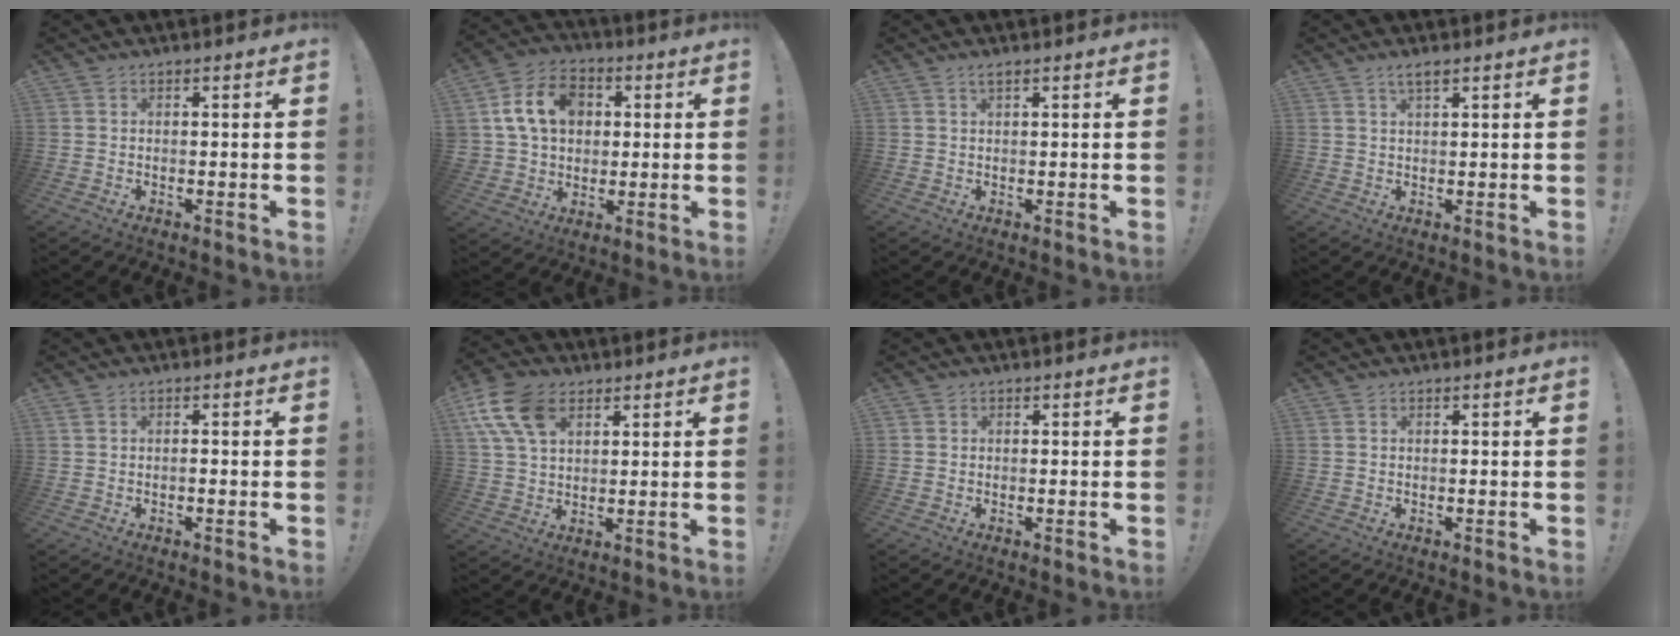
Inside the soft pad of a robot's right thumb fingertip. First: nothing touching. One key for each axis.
{"total": 15.1, "fx": 3.9, "fy": 12.0, "fz": 8.3, "tx": -0.130, "ty": 0.008, "tz": 0.081}
{"total": 1.4, "fx": 0.8, "fy": 0.2, "fz": 1.1, "tx": -0.028, "ty": 0.003, "tz": 0.015}
{"total": 2.6, "fx": 1.6, "fy": 0.6, "fz": 2.0, "tx": -0.038, "ty": -0.002, "tz": 0.027}
{"total": 0.8, "fx": -0.6, "fy": -0.2, "fz": 0.6, "tx": -0.017, "ty": 0.000, "tz": -0.008}
{"total": 13.3, "fx": 5.9, "fy": 8.3, "fz": 8.6, "tx": -0.177, "ty": -0.009, "tz": 0.113}
{"total": 0.0}
{"total": 0.0}